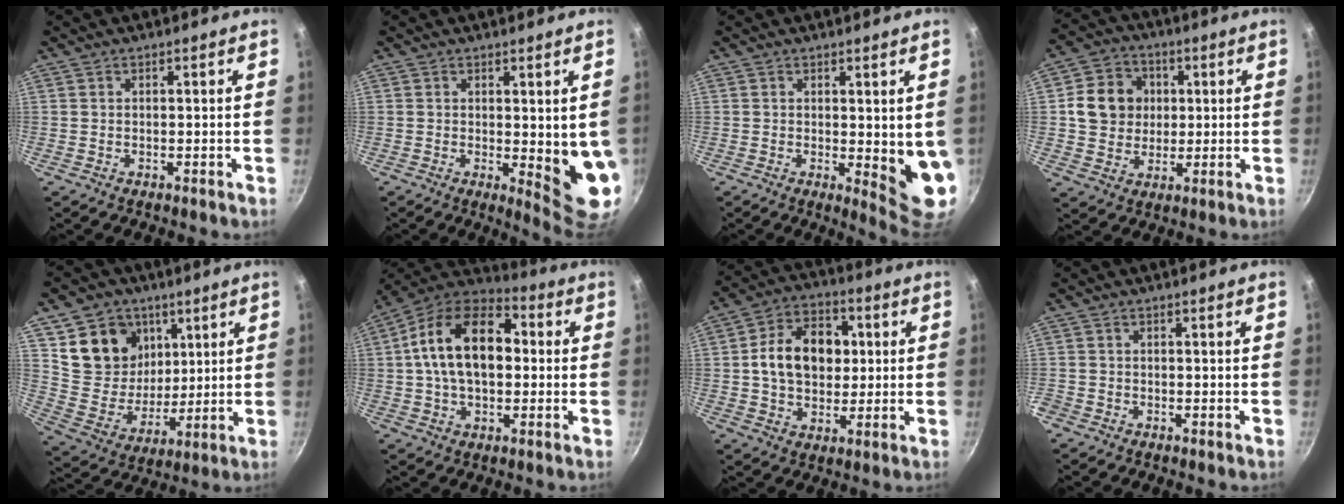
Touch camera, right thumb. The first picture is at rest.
{"total": 8.5, "force": [0.5, 2.6, 8.0], "torque": [-0.081, -0.026, 0.011]}
{"total": 7.9, "force": [0.6, 2.6, 7.4], "torque": [-0.075, -0.024, 0.012]}
{"total": 10.7, "force": [1.6, 9.5, 4.7], "torque": [-0.051, 0.011, 0.021]}
{"total": 15.7, "force": [6.9, 13.0, 5.5], "torque": [-0.054, -0.037, 0.133]}
{"total": 18.6, "force": [1.6, 11.6, 14.4], "torque": [-0.219, 0.032, 0.007]}
{"total": 14.6, "force": [1.7, 10.7, 9.8], "torque": [-0.126, 0.017, 0.016]}
{"total": 1.8, "force": [-1.1, 1.4, 0.5], "torque": [-0.015, 0.003, -0.022]}